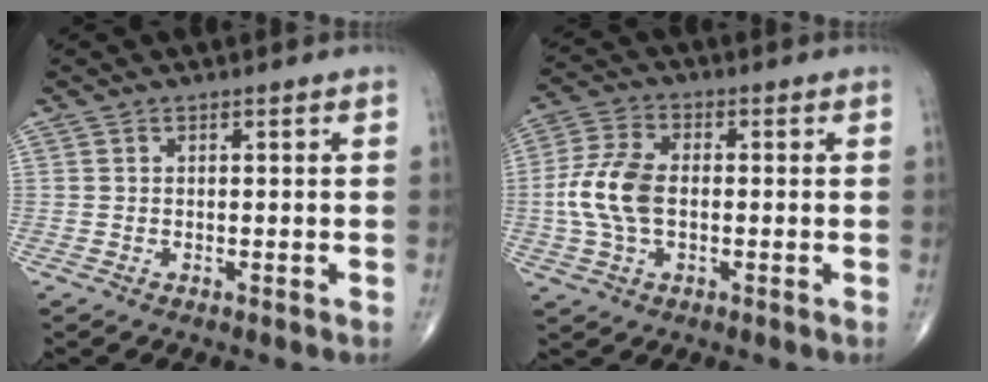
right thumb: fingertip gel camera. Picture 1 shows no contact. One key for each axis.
{"total": 10.0, "fx": -0.7, "fy": 5.9, "fz": 8.1, "tx": -0.176, "ty": 0.016, "tz": -0.018}